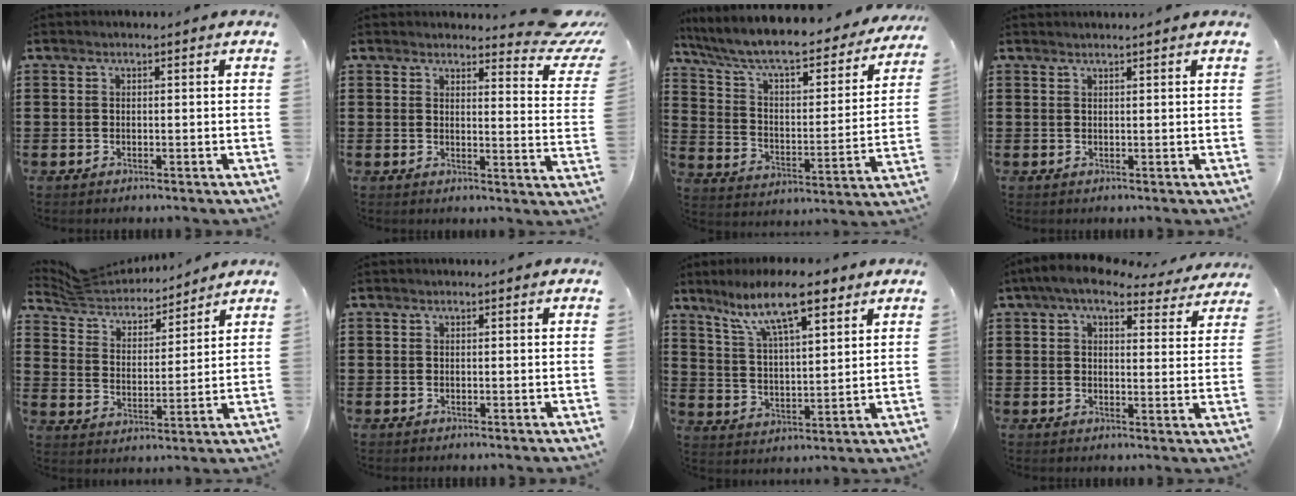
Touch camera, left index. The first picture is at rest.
{"total": 5.2, "force": [4.5, 0.9, 2.4], "torque": [-0.033, -0.026, 0.075]}
{"total": 7.9, "force": [6.9, 1.3, 3.6], "torque": [-0.101, -0.055, 0.113]}
{"total": 0.9, "force": [0.8, -0.1, 0.2], "torque": [-0.005, -0.003, 0.017]}
{"total": 5.6, "force": [5.4, 1.4, 0.6], "torque": [-0.045, -0.032, 0.092]}
{"total": 0.0}
{"total": 11.7, "force": [7.9, 3.1, 7.9], "torque": [-0.154, -0.017, 0.138]}
{"total": 6.4, "force": [5.3, 1.5, 3.3], "torque": [-0.073, -0.015, 0.093]}